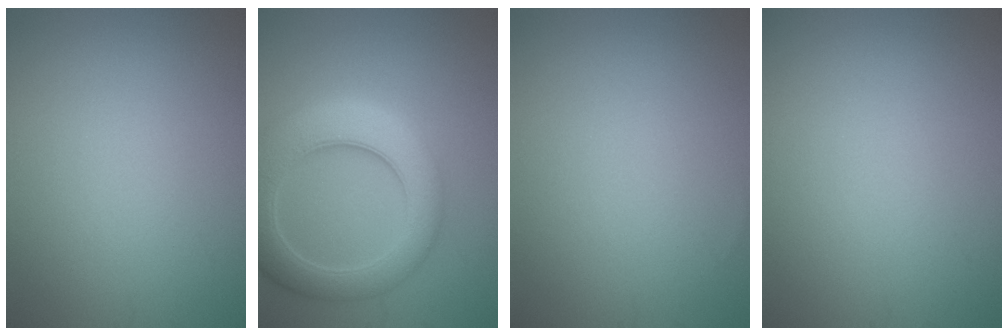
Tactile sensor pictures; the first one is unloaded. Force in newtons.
{"total": 8.0, "press": 8.0, "slide": 0.6}
{"total": 0.0}
{"total": 0.0}